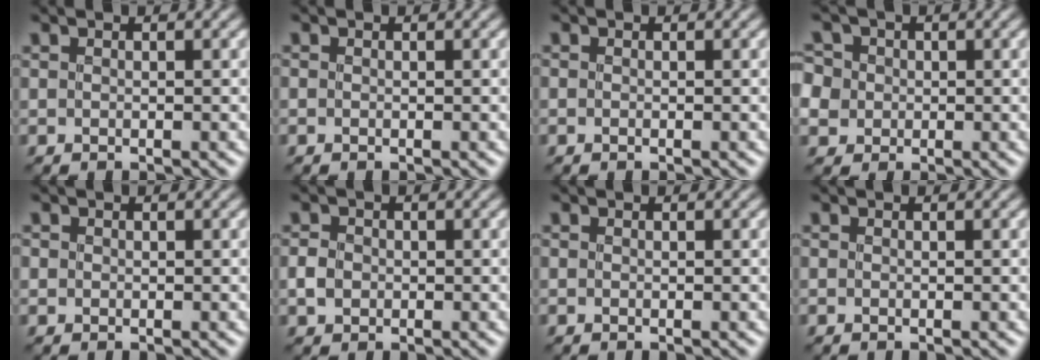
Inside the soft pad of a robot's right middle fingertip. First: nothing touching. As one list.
[{"total": 0.0}, {"total": 0.0}, {"total": 7.0, "force": [0.5, 6.3, 3.0], "torque": [-0.069, 0.034, -0.023]}, {"total": 0.7, "force": [0.0, 0.7, 0.1], "torque": [0.004, -0.002, -0.002]}, {"total": 1.8, "force": [-0.3, 1.6, 0.9], "torque": [-0.016, -0.001, -0.012]}, {"total": 0.0}, {"total": 0.0}]